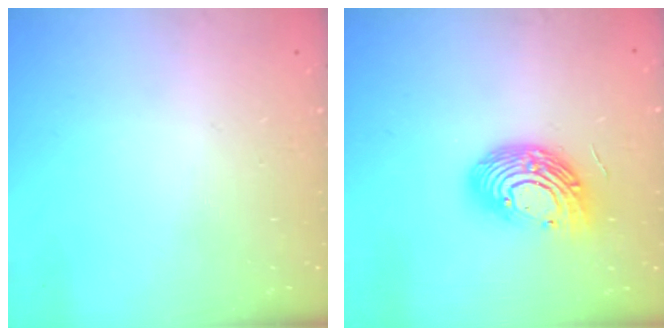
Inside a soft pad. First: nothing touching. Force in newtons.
{"total": 14.7, "press": 14.7, "slide": 1.0}